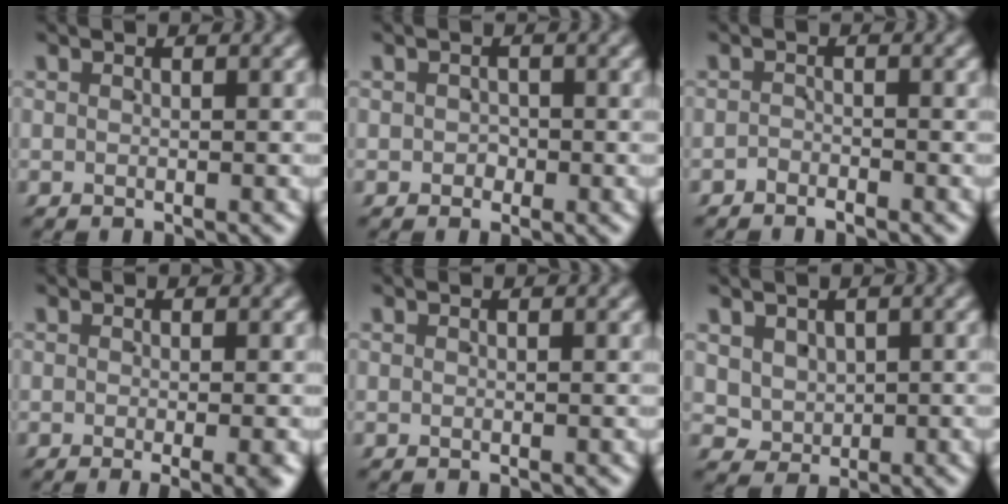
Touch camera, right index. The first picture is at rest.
{"total": 1.0, "force": [-0.5, 0.9, 0.0], "torque": [0.012, -0.003, -0.007]}
{"total": 1.5, "force": [-1.4, 0.1, -0.3], "torque": [0.007, -0.002, -0.028]}
{"total": 2.5, "force": [-1.2, 0.2, 2.2], "torque": [-0.021, 0.000, -0.017]}
{"total": 0.0}
{"total": 2.6, "force": [0.9, 2.2, 0.9], "torque": [-0.020, -0.019, 0.034]}